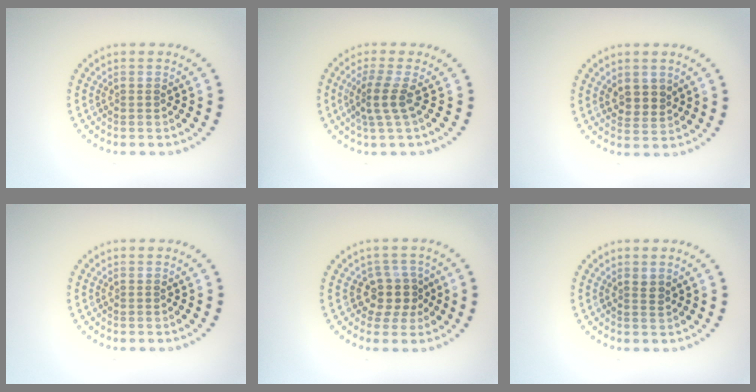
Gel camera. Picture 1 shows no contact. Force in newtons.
{"total": 2.5, "press": 1.8, "slide": 1.7}
{"total": 2.1, "press": 1.9, "slide": 0.9}
{"total": 0.0}
{"total": 2.8, "press": 2.3, "slide": 1.7}
{"total": 0.9, "press": 0.8, "slide": 0.4}